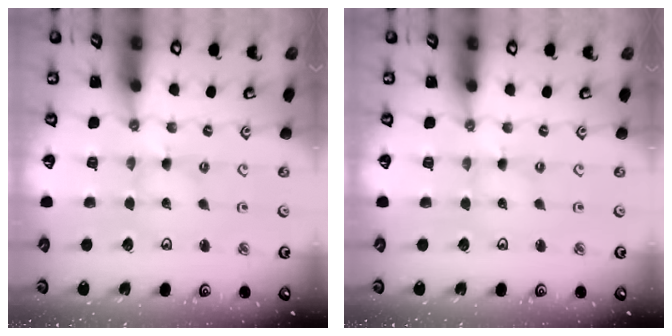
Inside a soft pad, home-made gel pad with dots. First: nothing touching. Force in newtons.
{"total": 0.0}